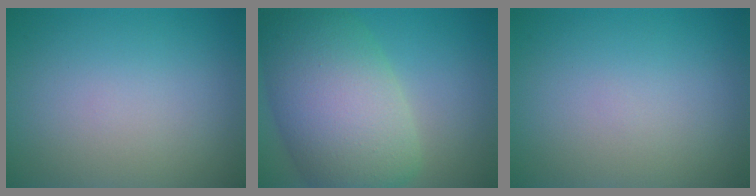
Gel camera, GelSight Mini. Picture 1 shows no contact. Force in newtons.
{"total": 10.8, "press": 10.8, "slide": 0.4}
{"total": 0.0}